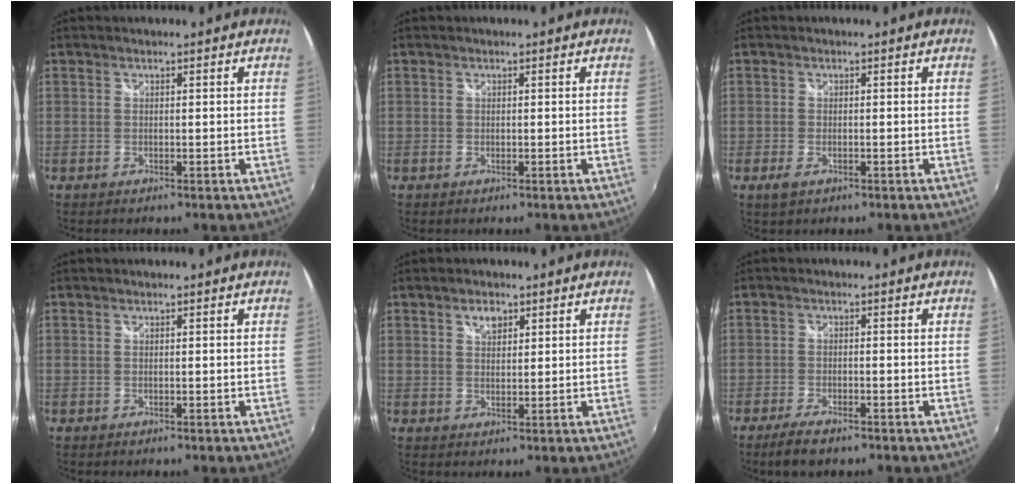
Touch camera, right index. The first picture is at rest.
{"total": 0.0}
{"total": 2.2, "force": [-1.2, 1.0, 1.5], "torque": [-0.032, -0.007, -0.020]}
{"total": 0.0}
{"total": 2.8, "force": [1.8, 1.6, 1.6], "torque": [-0.022, 0.004, 0.030]}
{"total": 4.8, "force": [-3.6, 1.2, 2.9], "torque": [-0.073, -0.012, -0.065]}